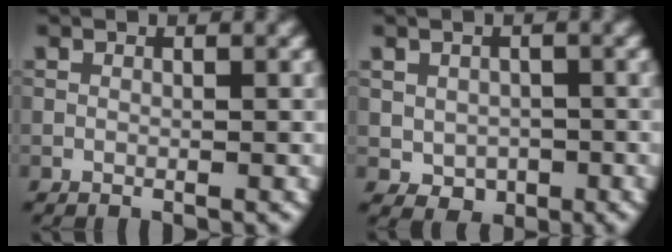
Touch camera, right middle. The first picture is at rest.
{"total": 2.4, "force": [-0.5, 2.0, 1.4], "torque": [-0.021, -0.004, -0.005]}